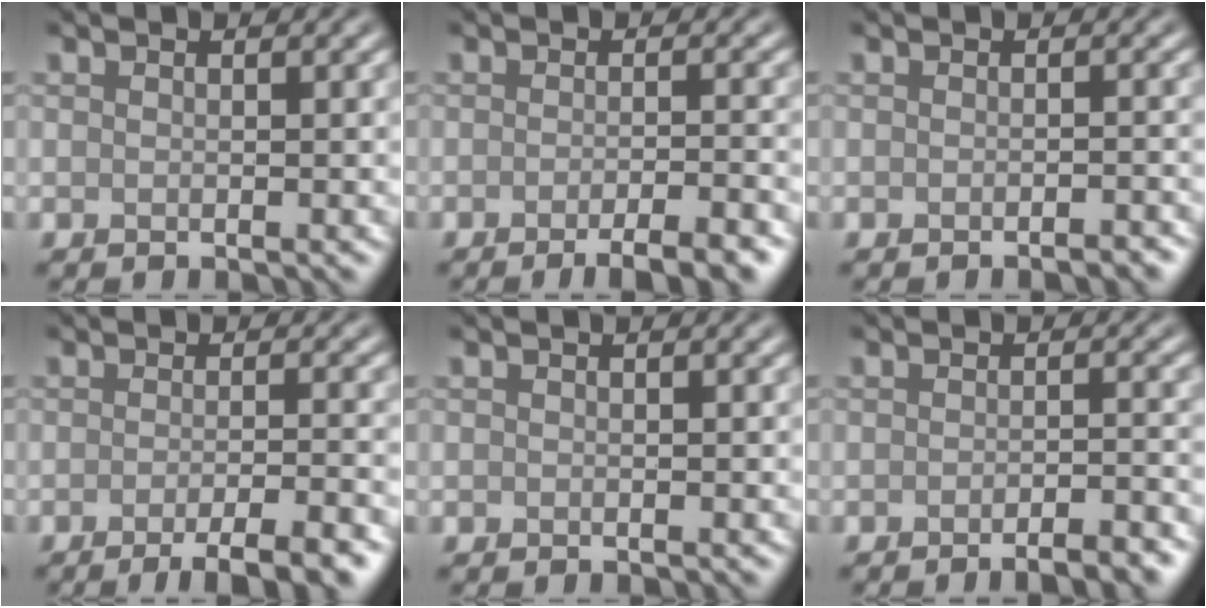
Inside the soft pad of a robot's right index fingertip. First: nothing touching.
{"total": 4.9, "force": [-3.0, 1.1, 3.6], "torque": [-0.043, 0.000, -0.045]}
{"total": 1.4, "force": [-1.1, 0.3, 0.9], "torque": [-0.007, 0.000, -0.013]}
{"total": 5.5, "force": [-3.3, 1.2, 4.2], "torque": [-0.051, -0.001, -0.050]}
{"total": 0.0}
{"total": 3.8, "force": [-2.8, 0.8, 2.5], "torque": [-0.023, 0.007, -0.038]}